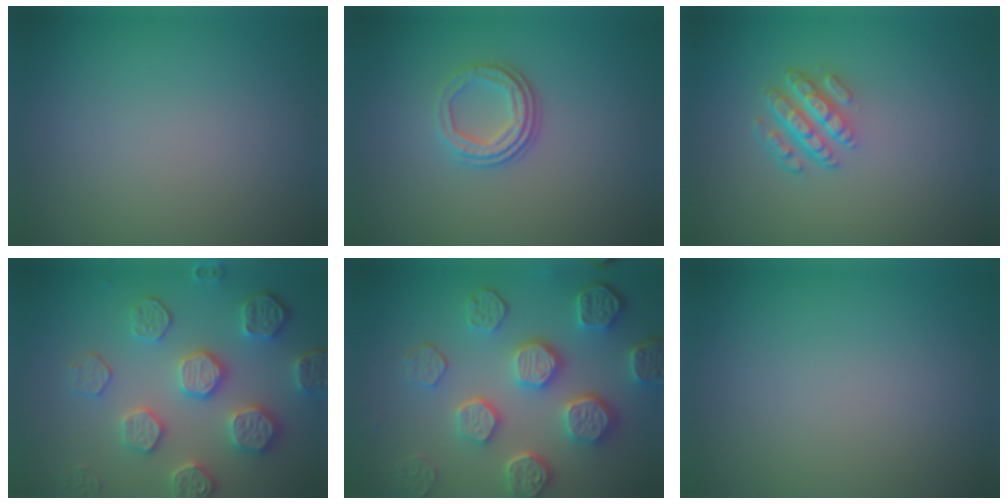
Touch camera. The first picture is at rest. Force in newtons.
{"total": 3.1, "press": 2.3, "slide": 2.0}
{"total": 4.2, "press": 3.1, "slide": 2.9}
{"total": 5.6, "press": 5.1, "slide": 2.3}
{"total": 7.5, "press": 5.8, "slide": 4.7}
{"total": 0.0}